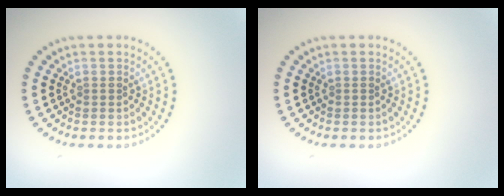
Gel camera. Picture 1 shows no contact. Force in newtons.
{"total": 0.0}